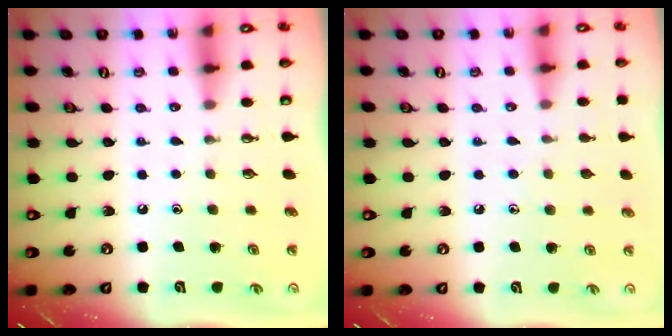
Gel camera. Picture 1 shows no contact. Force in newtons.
{"total": 4.7, "press": 4.7, "slide": 0.4}